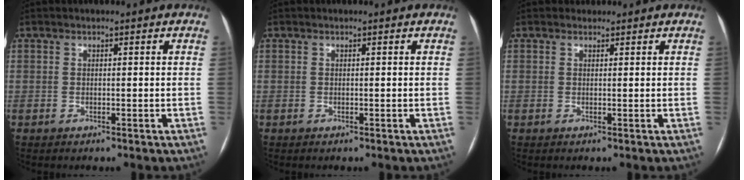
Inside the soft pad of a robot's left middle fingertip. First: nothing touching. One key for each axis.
{"total": 0.0}
{"total": 0.8, "fx": 0.6, "fy": 0.4, "fz": -0.1, "tx": 0.001, "ty": 0.004, "tz": 0.008}